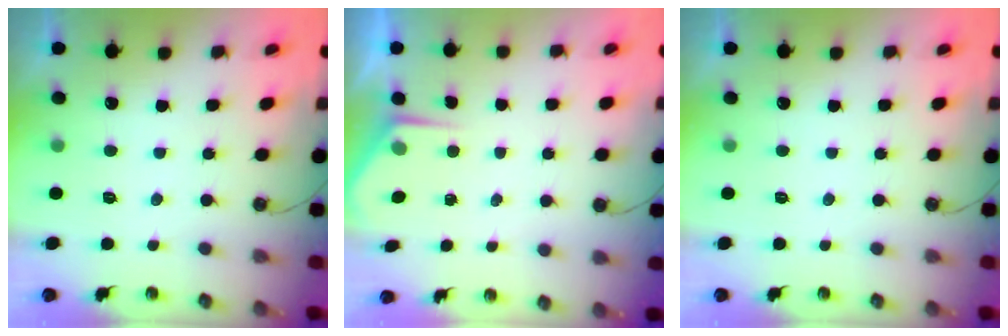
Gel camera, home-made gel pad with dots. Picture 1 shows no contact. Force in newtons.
{"total": 2.8, "press": 2.8, "slide": 0.4}
{"total": 0.0}